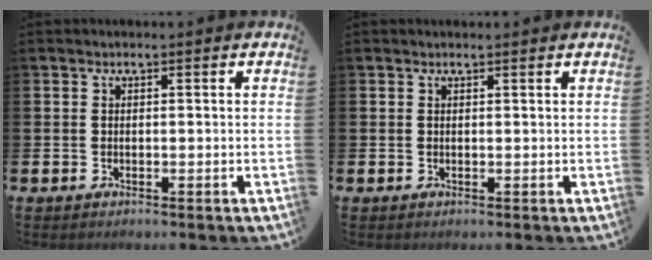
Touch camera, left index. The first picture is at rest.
{"total": 0.5, "force": [0.5, 0.0, 0.1], "torque": [0.008, -0.004, 0.007]}